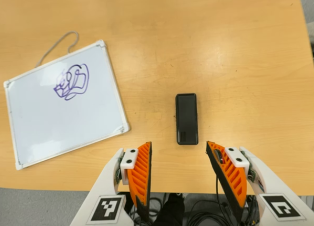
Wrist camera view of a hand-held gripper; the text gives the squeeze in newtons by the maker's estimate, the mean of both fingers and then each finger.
{"total": 0.0}